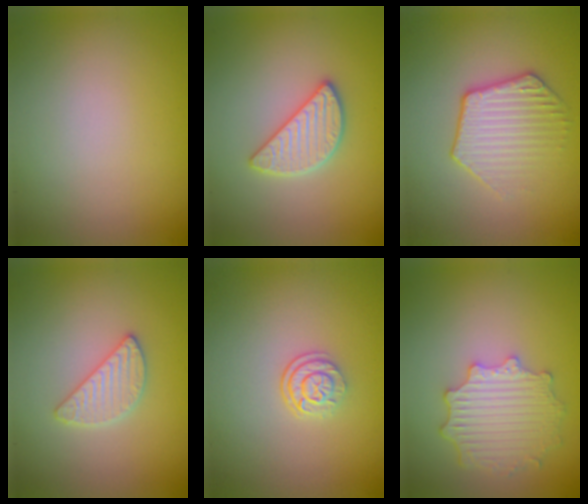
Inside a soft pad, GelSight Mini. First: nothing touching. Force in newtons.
{"total": 3.0, "press": 3.0, "slide": 0.2}
{"total": 3.5, "press": 3.1, "slide": 1.6}
{"total": 2.6, "press": 2.6, "slide": 0.3}
{"total": 2.4, "press": 1.8, "slide": 1.6}
{"total": 4.6, "press": 3.8, "slide": 2.5}